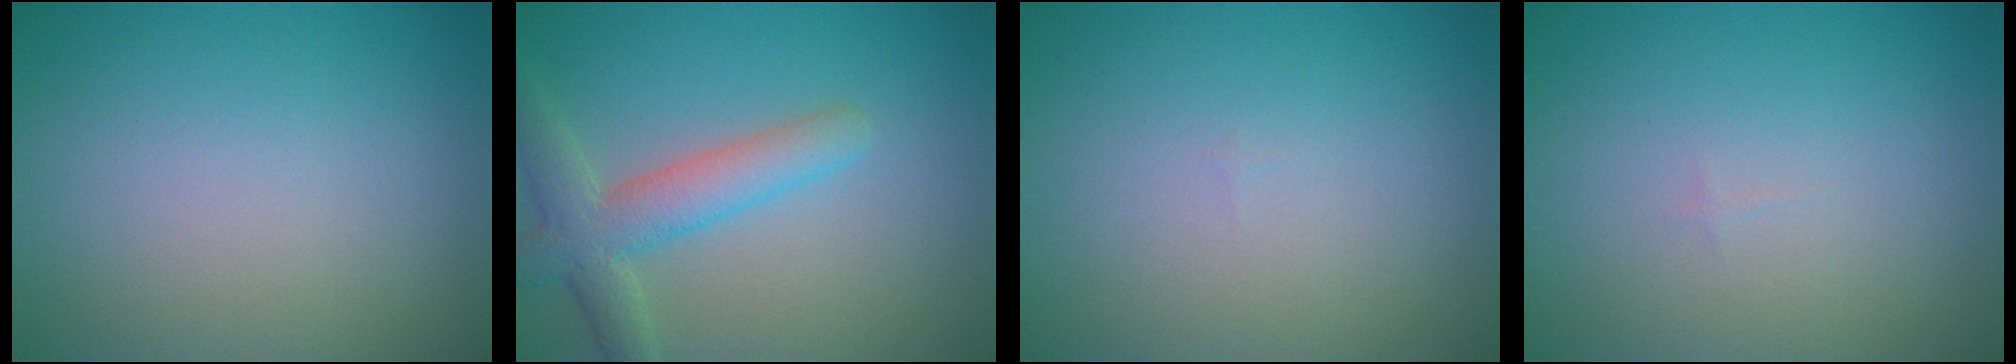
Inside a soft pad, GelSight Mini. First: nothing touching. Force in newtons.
{"total": 4.4, "press": 4.4, "slide": 0.4}
{"total": 0.0}
{"total": 0.0}